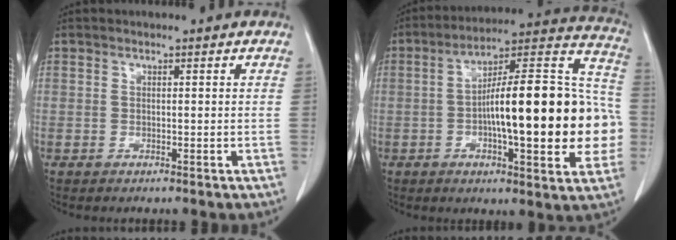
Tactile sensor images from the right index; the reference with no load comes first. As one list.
[{"total": 24.3, "force": [-2.9, 5.4, 23.5], "torque": [-0.291, 0.039, -0.039]}]